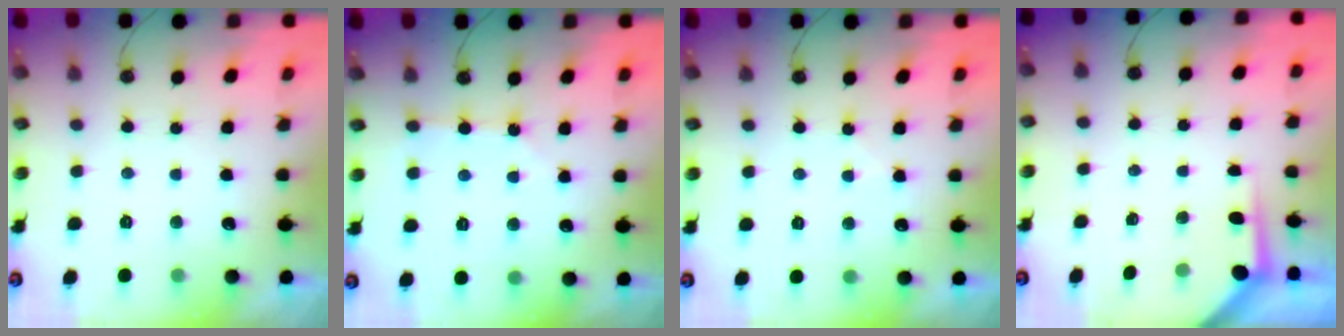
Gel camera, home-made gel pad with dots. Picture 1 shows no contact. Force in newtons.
{"total": 2.4, "press": 2.3, "slide": 0.4}
{"total": 3.5, "press": 3.5, "slide": 0.5}
{"total": 3.4, "press": 3.4, "slide": 0.3}